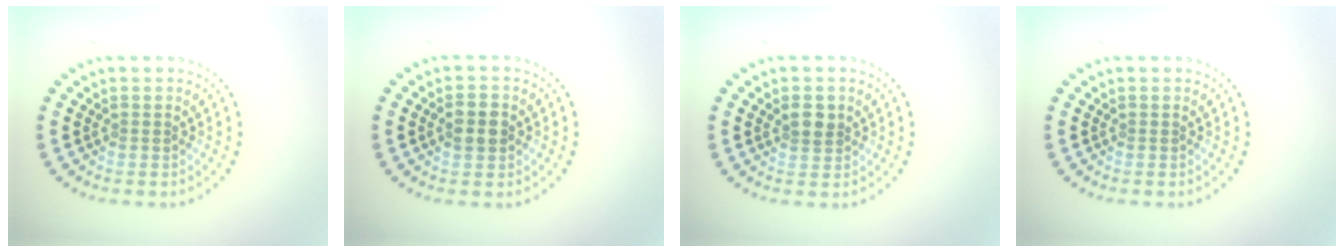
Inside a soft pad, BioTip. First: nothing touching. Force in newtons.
{"total": 2.8, "press": 2.8, "slide": 0.2}
{"total": 1.8, "press": 1.7, "slide": 0.5}
{"total": 0.0}